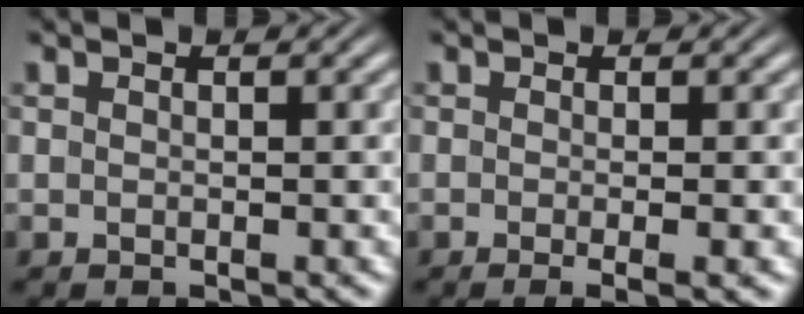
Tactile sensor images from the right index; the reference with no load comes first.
{"total": 2.0, "force": [-1.3, 0.1, 1.6], "torque": [-0.023, -0.005, -0.019]}